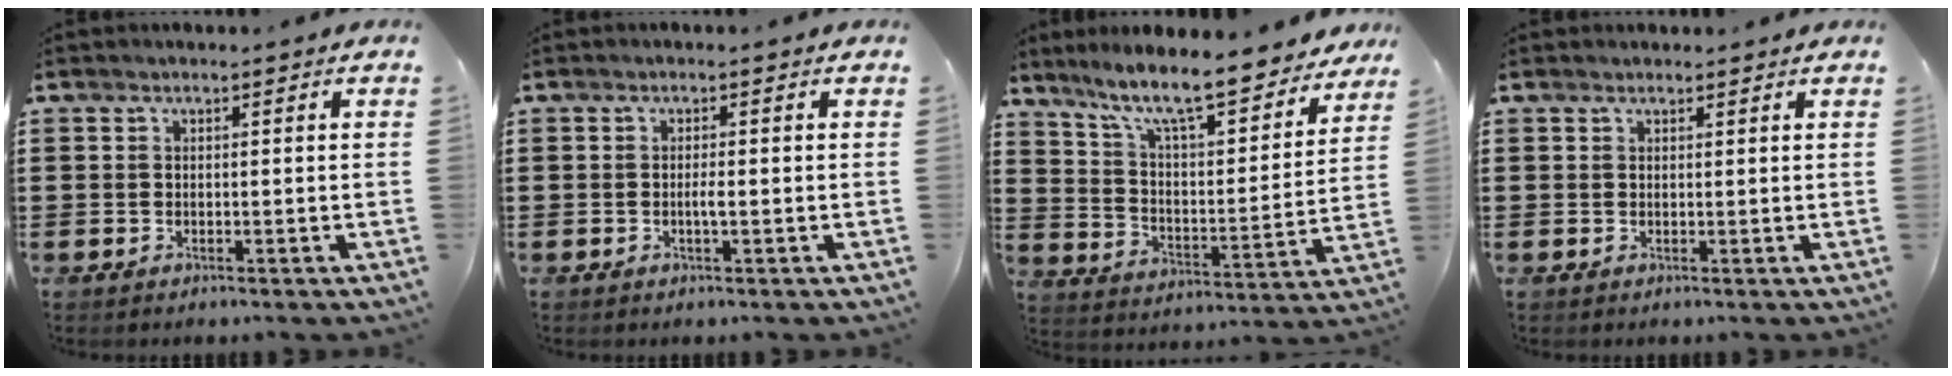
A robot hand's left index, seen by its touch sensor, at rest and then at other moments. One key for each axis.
{"total": 1.6, "fx": -0.3, "fy": 0.1, "fz": 1.6, "tx": -0.029, "ty": 0.000, "tz": -0.007}
{"total": 10.1, "fx": 8.7, "fy": 0.6, "fz": 5.1, "tx": -0.125, "ty": -0.059, "tz": 0.144}
{"total": 0.7, "fx": 0.6, "fy": 0.3, "fz": -0.1, "tx": 0.000, "ty": 0.001, "tz": 0.013}